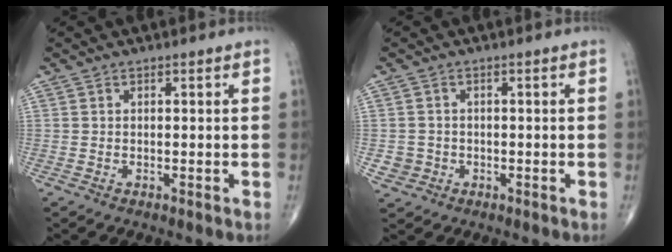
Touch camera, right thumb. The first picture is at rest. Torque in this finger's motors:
{"motor_torque": [0.00, 0.14, 0.09, 0.02, -0.02]}